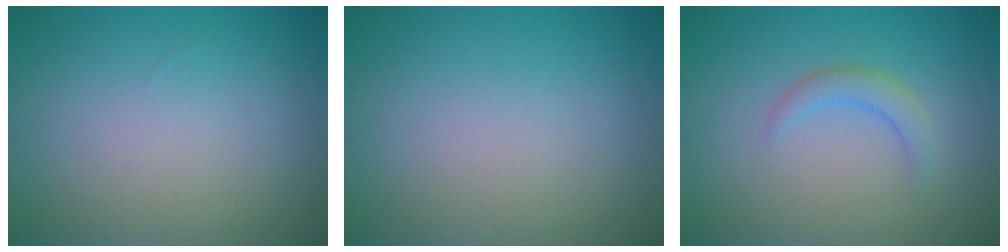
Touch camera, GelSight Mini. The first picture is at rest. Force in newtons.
{"total": 0.0}
{"total": 1.9, "press": 1.9, "slide": 0.3}